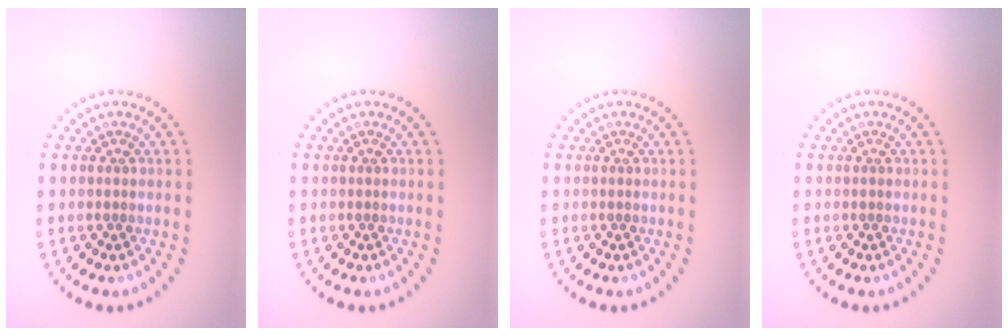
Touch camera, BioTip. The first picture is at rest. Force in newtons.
{"total": 0.0}
{"total": 0.0}
{"total": 0.0}